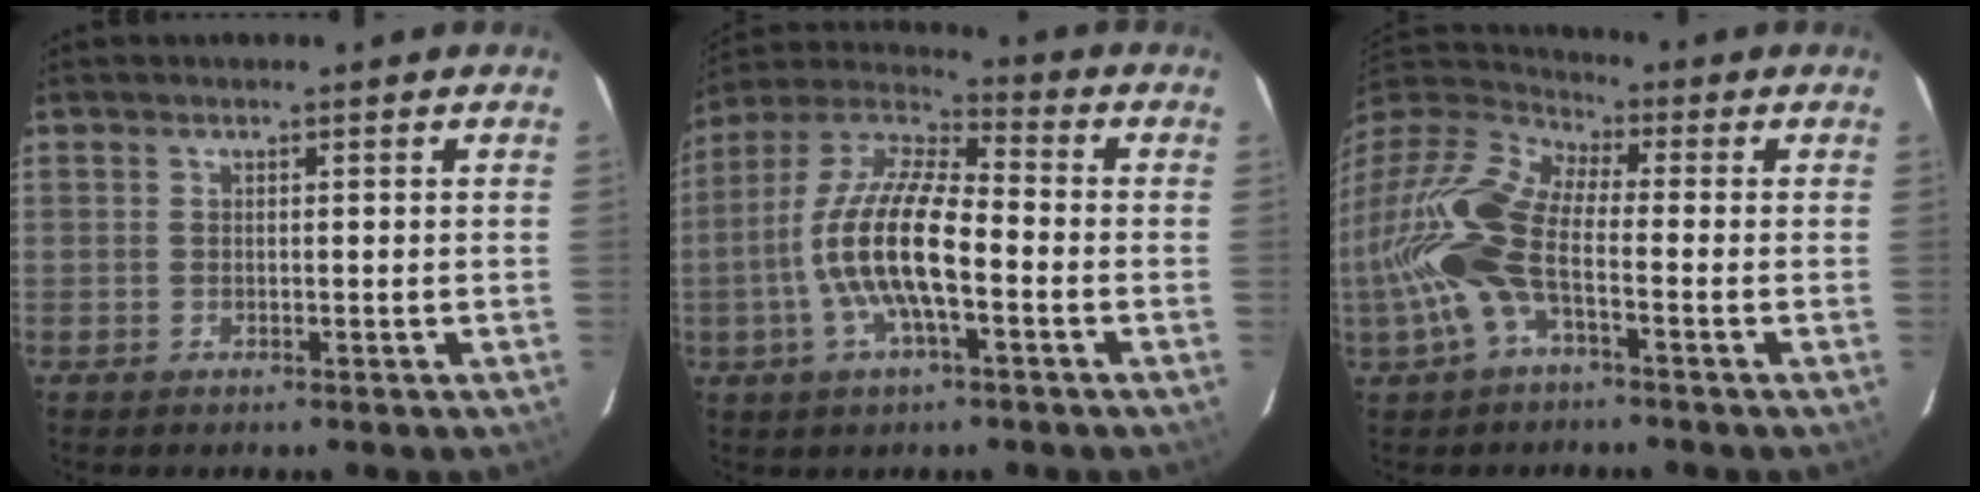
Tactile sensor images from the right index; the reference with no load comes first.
{"total": 15.4, "force": [-3.5, 4.7, 14.2], "torque": [-0.281, 0.003, -0.076]}
{"total": 18.1, "force": [-4.6, 7.5, 15.8], "torque": [-0.335, -0.009, -0.103]}